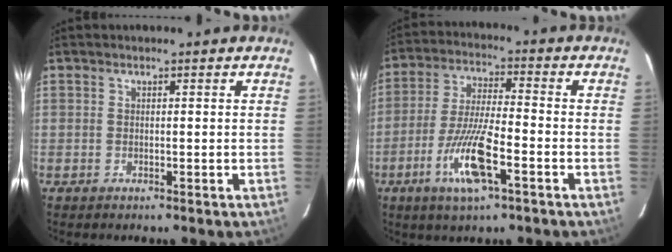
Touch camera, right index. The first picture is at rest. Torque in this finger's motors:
{"motor_torque": [1.45, -0.69, 0.38, 0.11]}